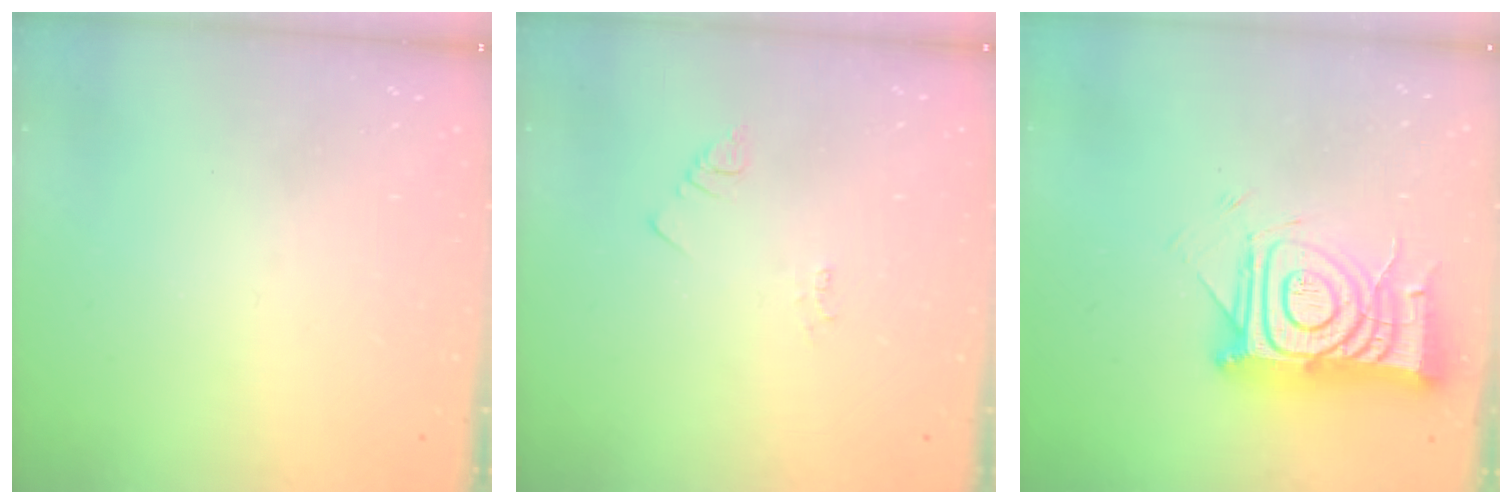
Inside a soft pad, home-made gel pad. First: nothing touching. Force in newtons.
{"total": 2.2, "press": 2.1, "slide": 0.4}
{"total": 16.3, "press": 16.3, "slide": 1.5}